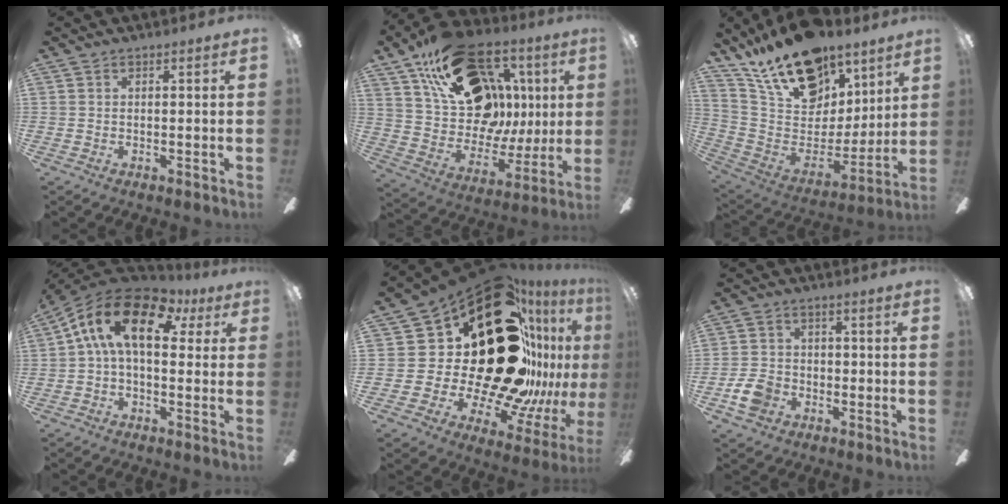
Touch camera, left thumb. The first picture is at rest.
{"total": 26.1, "force": [11.8, 16.9, 15.9], "torque": [-0.249, -0.039, 0.233]}
{"total": 21.8, "force": [15.6, 11.3, 10.1], "torque": [-0.180, -0.103, 0.284]}
{"total": 17.2, "force": [5.3, 8.8, 13.8], "torque": [-0.254, -0.006, 0.087]}
{"total": 42.6, "force": [9.8, 22.2, 35.0], "torque": [-0.538, -0.139, 0.241]}
{"total": 7.2, "force": [-3.0, 5.3, 3.7], "torque": [-0.090, 0.017, -0.057]}